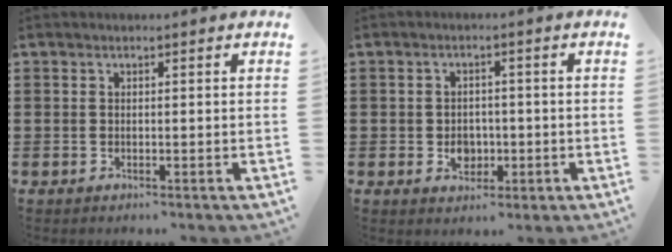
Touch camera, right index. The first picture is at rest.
{"total": 3.3, "force": [-0.7, 2.7, 1.7], "torque": [-0.031, 0.002, -0.017]}